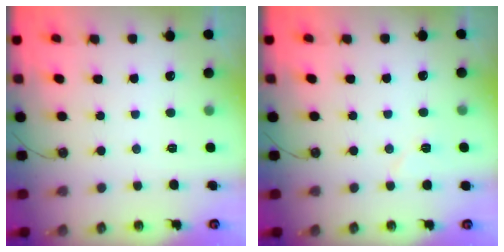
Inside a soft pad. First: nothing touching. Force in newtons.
{"total": 5.6, "press": 5.0, "slide": 2.5}